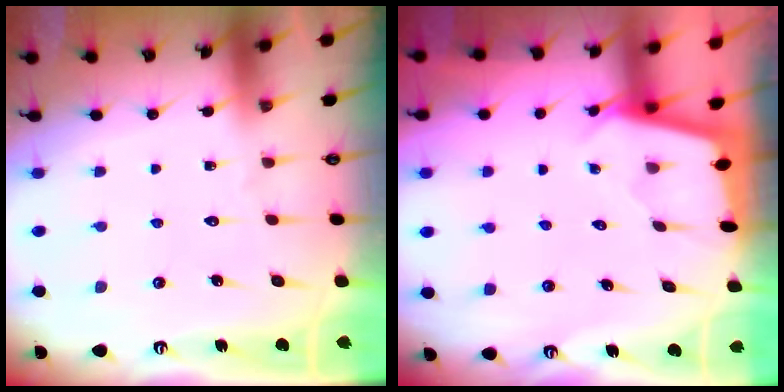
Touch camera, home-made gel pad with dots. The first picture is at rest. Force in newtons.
{"total": 1.8, "press": 1.8, "slide": 0.2}